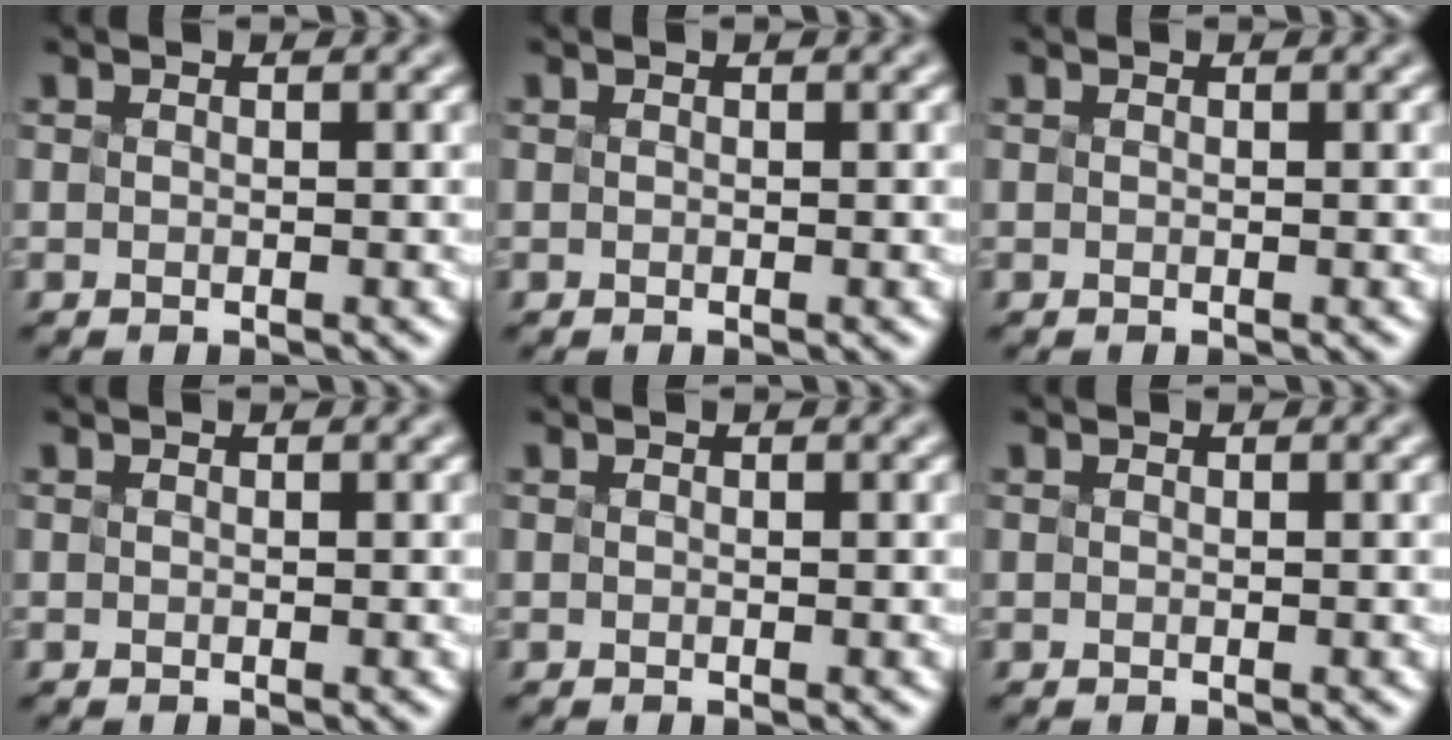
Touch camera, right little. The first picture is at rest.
{"total": 0.0}
{"total": 0.0}
{"total": 0.0}
{"total": 0.0}
{"total": 0.0}